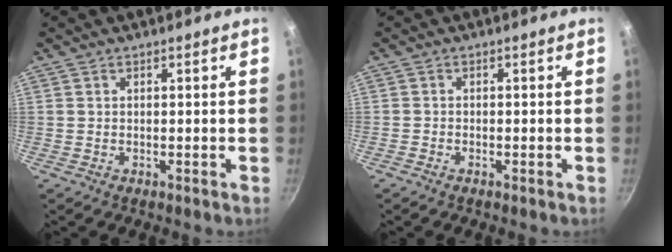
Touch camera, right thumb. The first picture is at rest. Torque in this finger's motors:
{"motor_torque": [-0.41, 0.05, -0.43, 0.13, 0.03]}